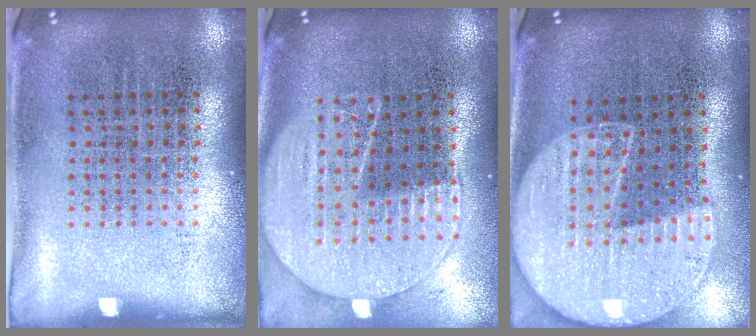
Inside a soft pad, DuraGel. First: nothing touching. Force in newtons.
{"total": 2.0, "press": 1.8, "slide": 0.9}
{"total": 2.1, "press": 1.9, "slide": 0.9}